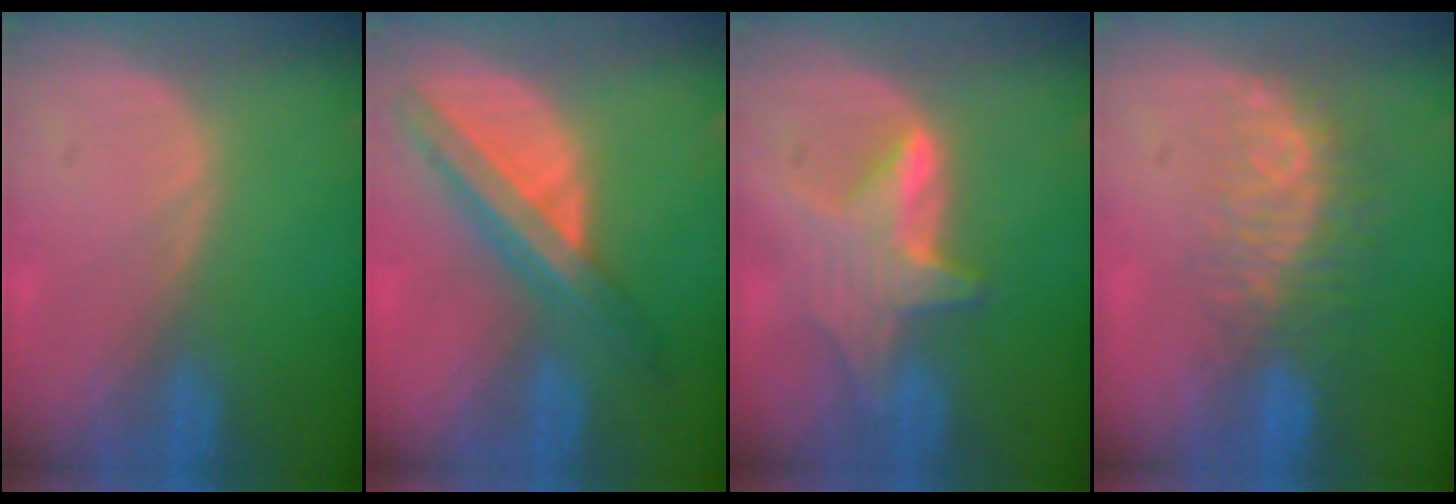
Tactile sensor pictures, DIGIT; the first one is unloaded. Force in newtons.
{"total": 8.3, "press": 7.1, "slide": 4.4}
{"total": 6.6, "press": 6.5, "slide": 1.1}
{"total": 8.3, "press": 7.1, "slide": 4.4}